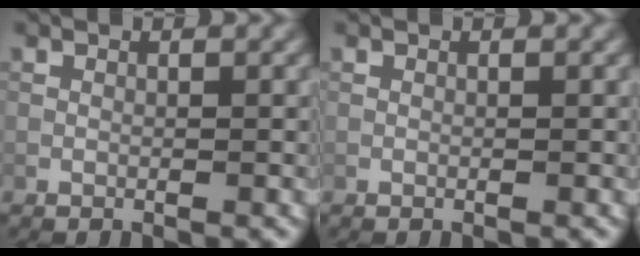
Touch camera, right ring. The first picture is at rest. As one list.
[{"total": 0.0}]